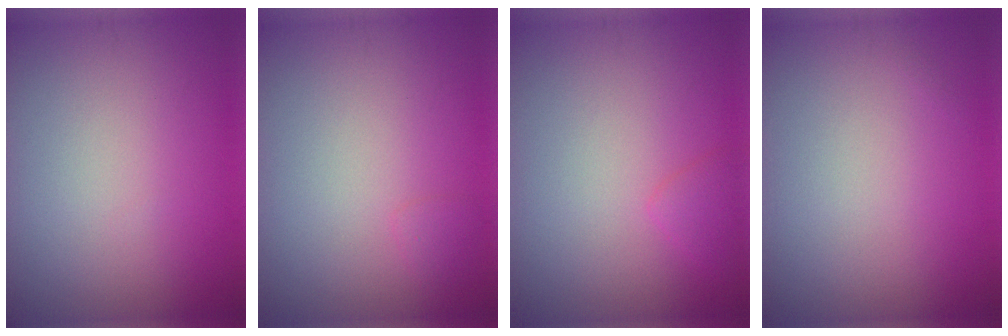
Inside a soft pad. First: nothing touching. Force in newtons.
{"total": 0.7, "press": 0.7, "slide": 0.1}
{"total": 1.3, "press": 1.3, "slide": 0.0}
{"total": 0.0}